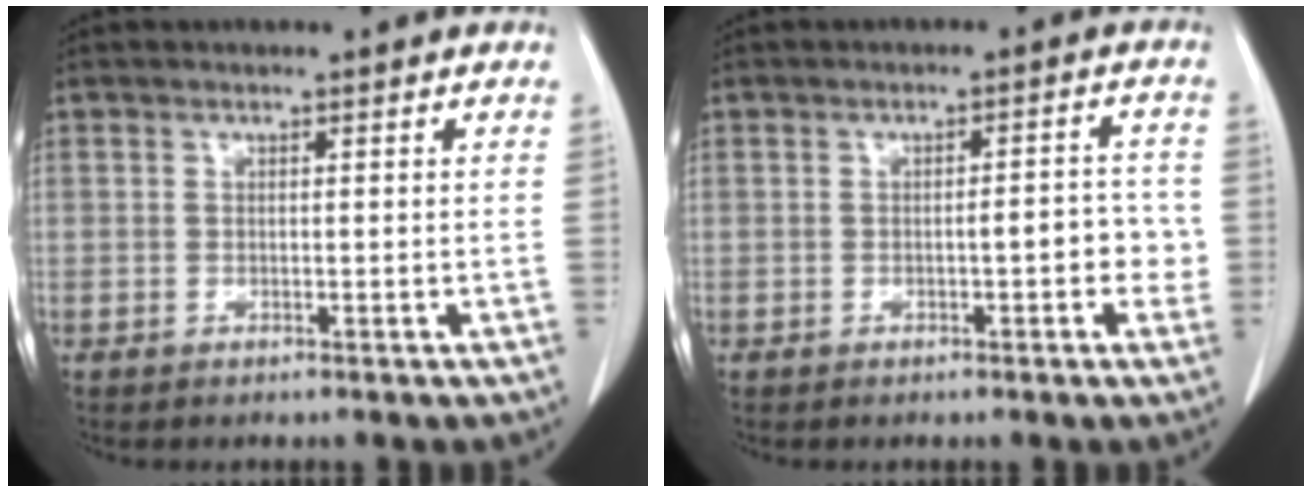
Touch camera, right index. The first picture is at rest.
{"total": 4.3, "force": [-1.0, 1.4, 4.0], "torque": [-0.046, 0.012, -0.013]}